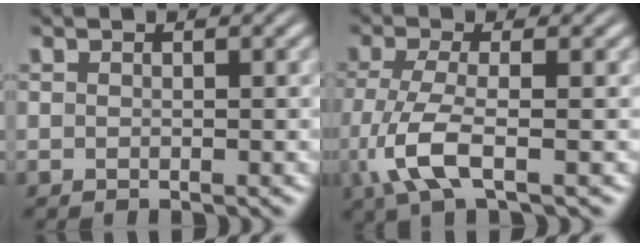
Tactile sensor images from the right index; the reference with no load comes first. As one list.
[{"total": 5.0, "force": [-1.6, 1.9, 4.3], "torque": [-0.116, -0.025, -0.013]}]